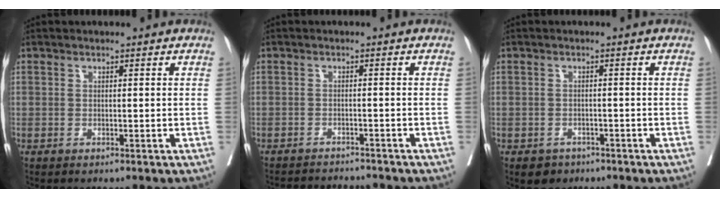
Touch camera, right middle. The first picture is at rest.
{"total": 7.2, "force": [-7.1, 0.5, 1.2], "torque": [-0.013, -0.001, -0.100]}
{"total": 2.0, "force": [-1.2, 1.5, 0.3], "torque": [-0.005, 0.004, -0.013]}